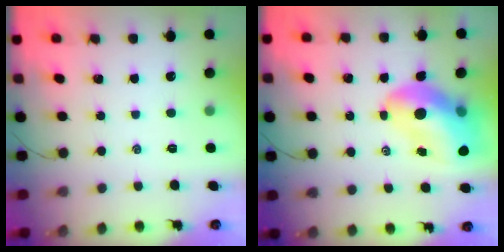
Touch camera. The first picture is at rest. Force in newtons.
{"total": 15.6, "press": 14.9, "slide": 4.6}